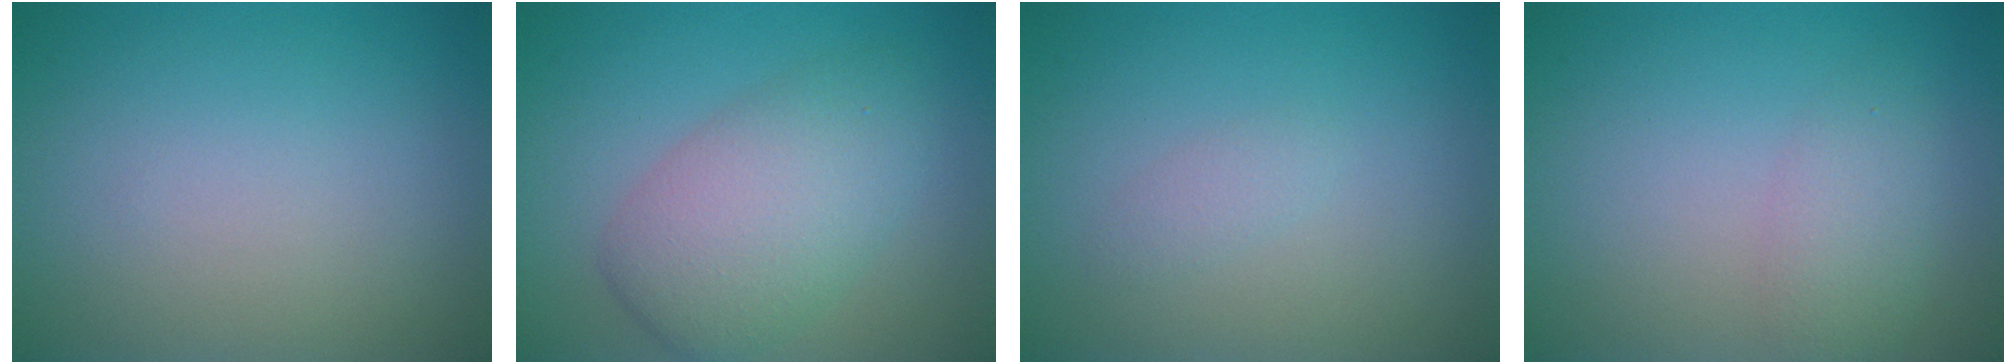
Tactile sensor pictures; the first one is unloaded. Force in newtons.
{"total": 5.8, "press": 5.8, "slide": 0.3}
{"total": 0.9, "press": 0.9, "slide": 0.0}
{"total": 2.3, "press": 2.3, "slide": 0.1}